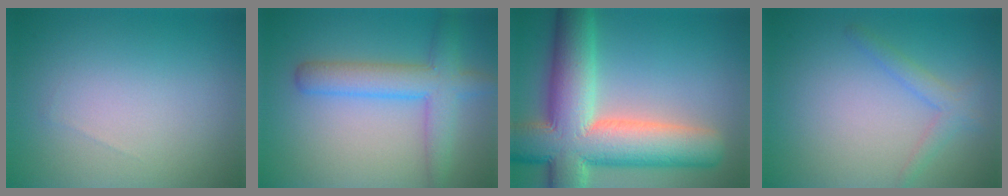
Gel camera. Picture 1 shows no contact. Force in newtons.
{"total": 4.9, "press": 4.9, "slide": 0.3}
{"total": 13.3, "press": 13.2, "slide": 1.0}
{"total": 1.8, "press": 1.8, "slide": 0.0}